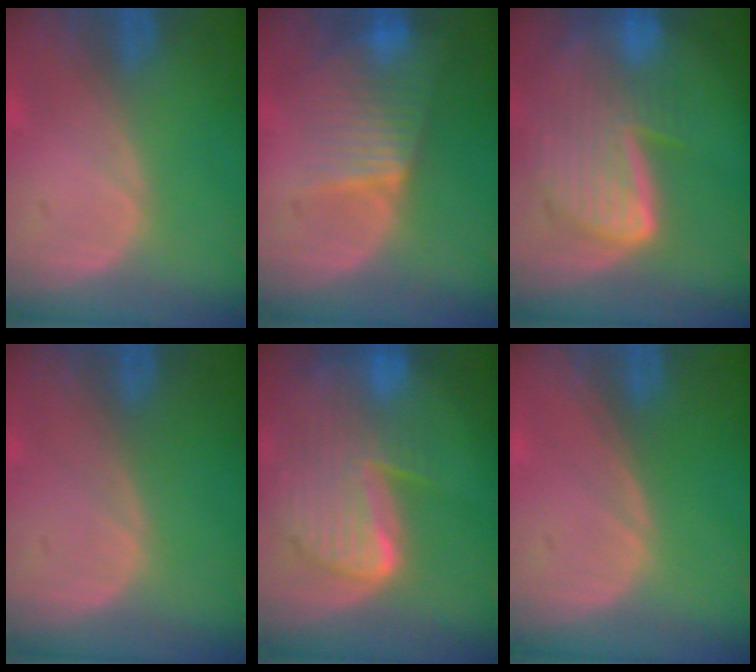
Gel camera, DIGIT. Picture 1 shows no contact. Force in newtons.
{"total": 6.5, "press": 6.4, "slide": 1.1}
{"total": 9.3, "press": 8.0, "slide": 4.6}
{"total": 0.0}
{"total": 9.9, "press": 8.5, "slide": 5.1}
{"total": 0.0}